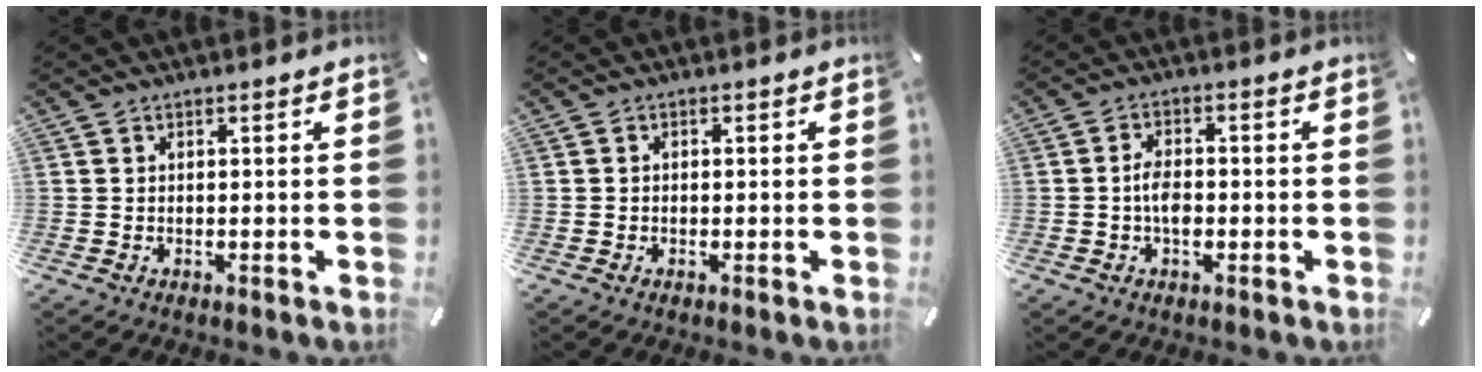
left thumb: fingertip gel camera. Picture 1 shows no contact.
{"total": 0.7, "force": [-0.2, 0.7, 0.3], "torque": [-0.004, 0.005, -0.006]}
{"total": 4.6, "force": [-1.0, 2.6, 3.6], "torque": [-0.071, 0.007, -0.018]}